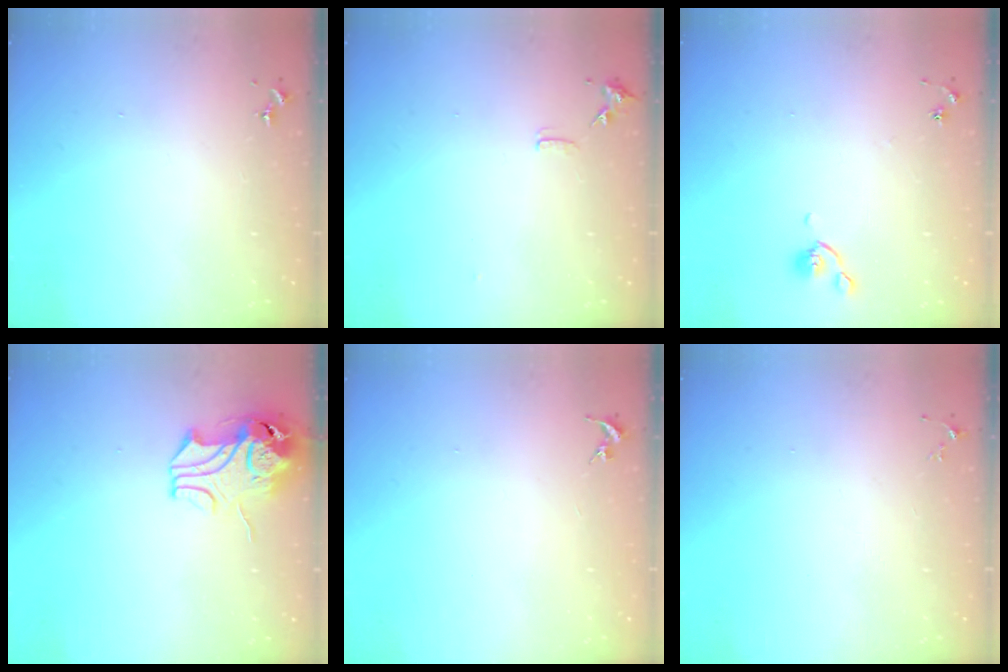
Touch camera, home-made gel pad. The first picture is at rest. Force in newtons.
{"total": 6.8, "press": 6.7, "slide": 0.9}
{"total": 4.4, "press": 4.3, "slide": 0.8}
{"total": 10.6, "press": 10.5, "slide": 1.8}
{"total": 0.0}
{"total": 3.5, "press": 3.5, "slide": 0.5}